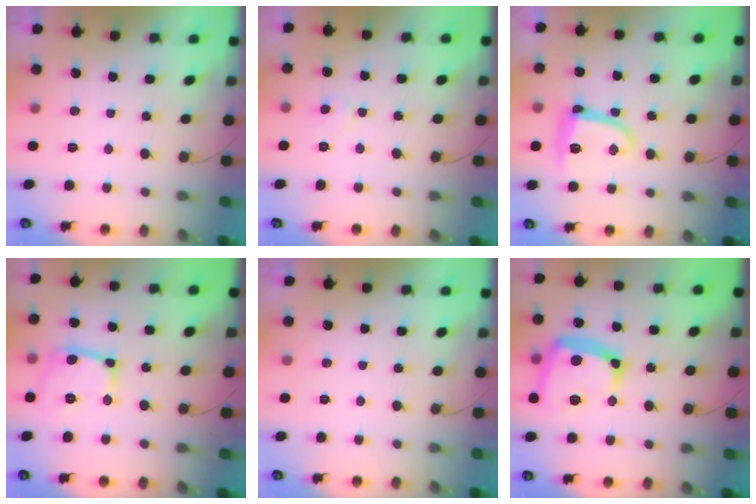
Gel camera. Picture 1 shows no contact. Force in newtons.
{"total": 4.4, "press": 4.4, "slide": 0.4}
{"total": 10.1, "press": 10.1, "slide": 0.4}
{"total": 9.7, "press": 9.6, "slide": 1.2}
{"total": 0.0}
{"total": 16.0, "press": 15.9, "slide": 1.5}